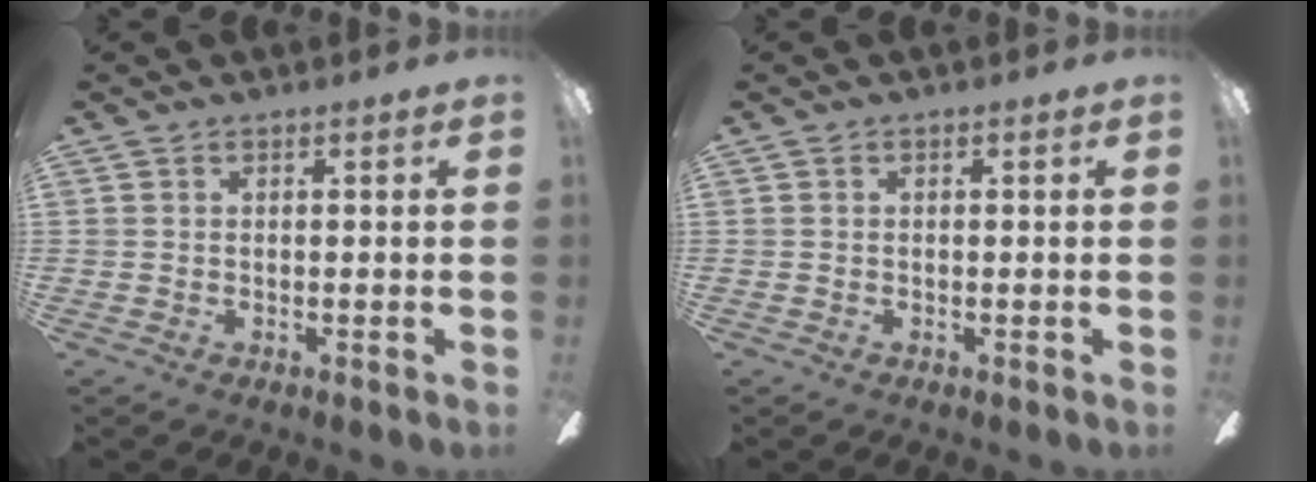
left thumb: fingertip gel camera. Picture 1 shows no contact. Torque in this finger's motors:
{"motor_torque": [0.03, 0.00, -0.05, 0.03, 0.00]}